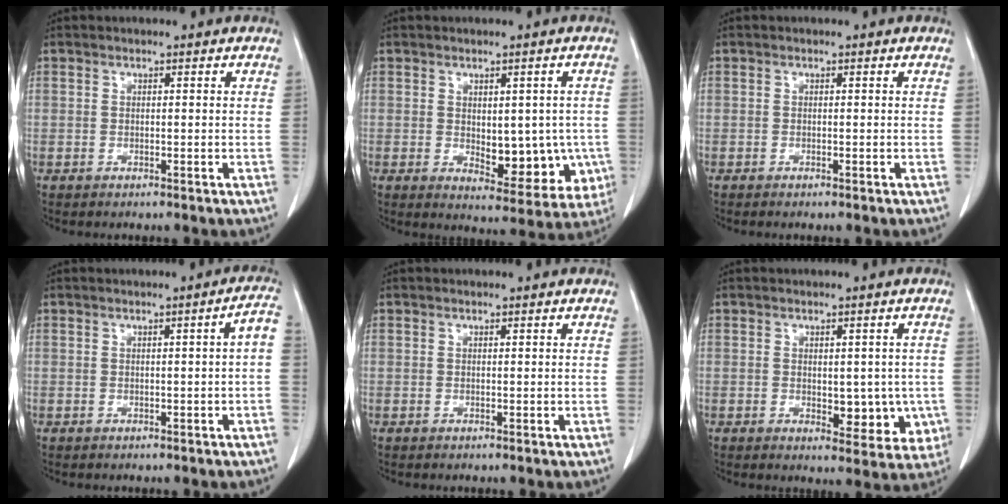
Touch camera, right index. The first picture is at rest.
{"total": 9.7, "force": [-1.3, 5.3, 8.0], "torque": [-0.085, 0.001, 0.001]}
{"total": 0.7, "force": [-0.6, 0.0, 0.4], "torque": [-0.006, -0.001, -0.007]}
{"total": 2.7, "force": [-0.4, 0.0, 2.6], "torque": [-0.027, 0.004, -0.005]}
{"total": 0.0}
{"total": 6.8, "force": [-0.9, 3.9, 5.6], "torque": [-0.048, -0.003, 0.000]}